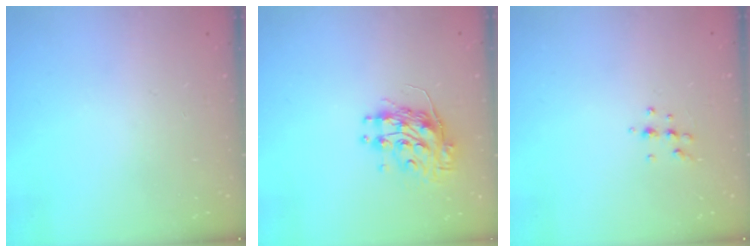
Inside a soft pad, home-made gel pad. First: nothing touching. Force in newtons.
{"total": 10.2, "press": 10.1, "slide": 0.9}
{"total": 5.4, "press": 5.3, "slide": 1.0}